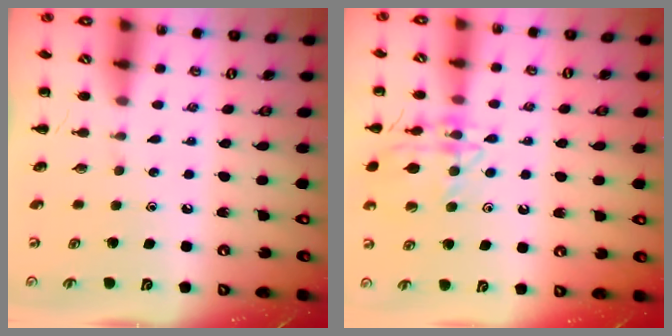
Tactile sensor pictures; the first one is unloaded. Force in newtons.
{"total": 15.4, "press": 15.4, "slide": 0.8}